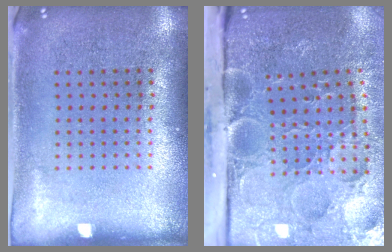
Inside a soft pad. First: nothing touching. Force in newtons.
{"total": 5.2, "press": 4.1, "slide": 3.2}